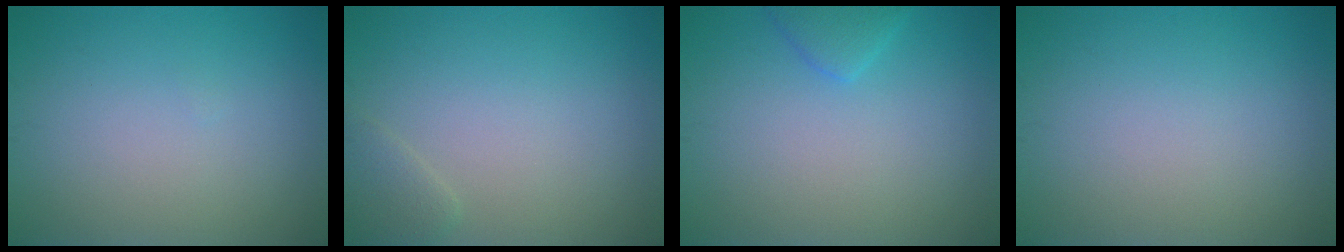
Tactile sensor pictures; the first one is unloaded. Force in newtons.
{"total": 1.3, "press": 1.3, "slide": 0.2}
{"total": 1.7, "press": 1.7, "slide": 0.2}
{"total": 0.0}